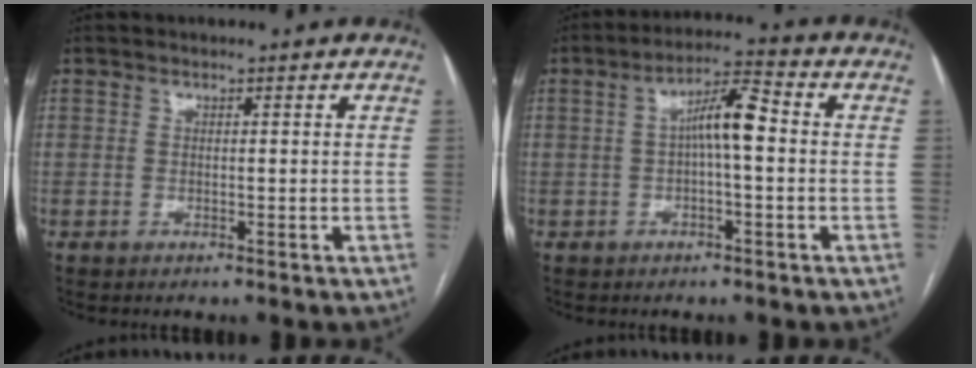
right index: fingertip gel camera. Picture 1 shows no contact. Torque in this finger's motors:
{"motor_torque": [0.98, -0.06, 0.24, 0.10]}